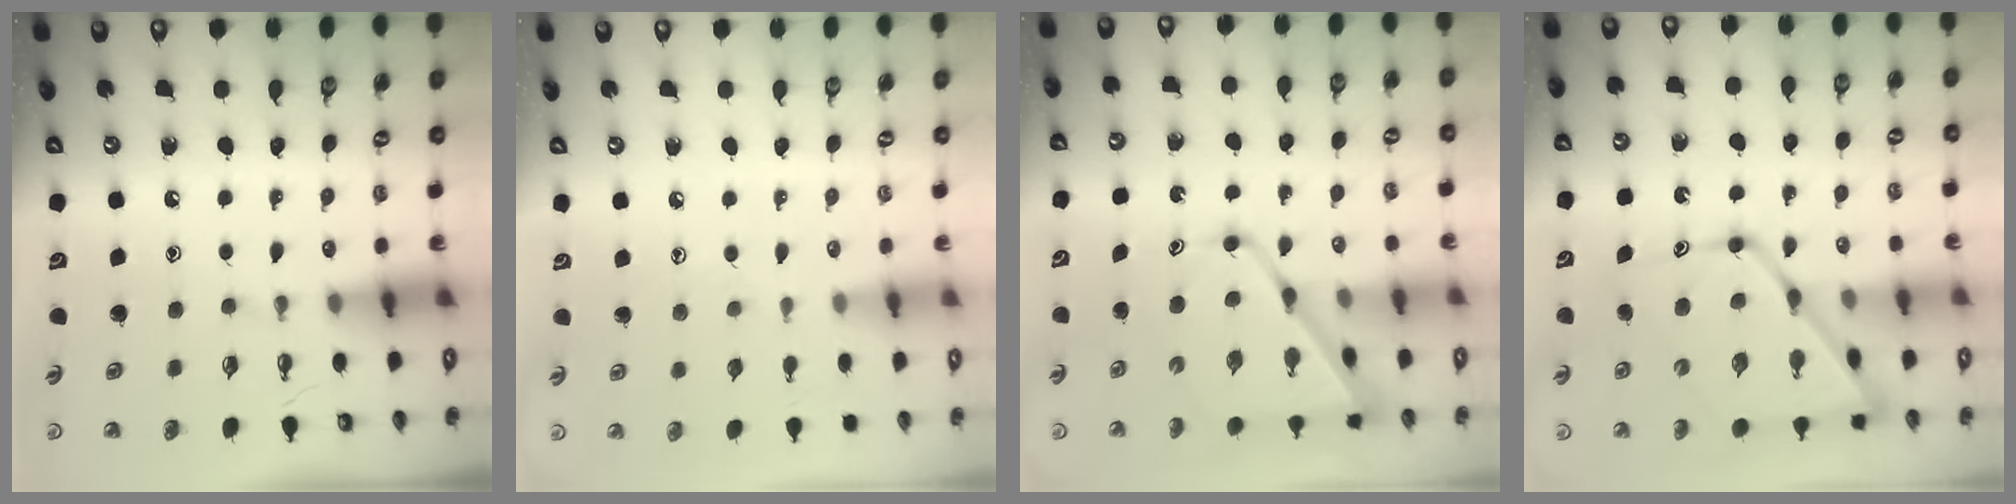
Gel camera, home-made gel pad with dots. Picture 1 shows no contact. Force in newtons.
{"total": 4.8, "press": 4.8, "slide": 0.6}
{"total": 13.0, "press": 13.0, "slide": 1.3}
{"total": 16.3, "press": 16.3, "slide": 1.5}